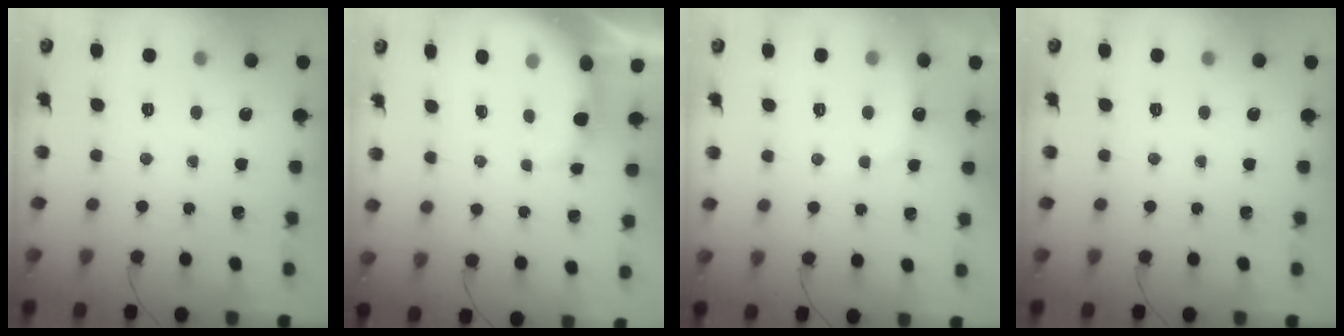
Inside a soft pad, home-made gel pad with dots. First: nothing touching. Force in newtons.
{"total": 4.8, "press": 4.7, "slide": 0.8}
{"total": 6.8, "press": 6.7, "slide": 1.1}
{"total": 0.0}